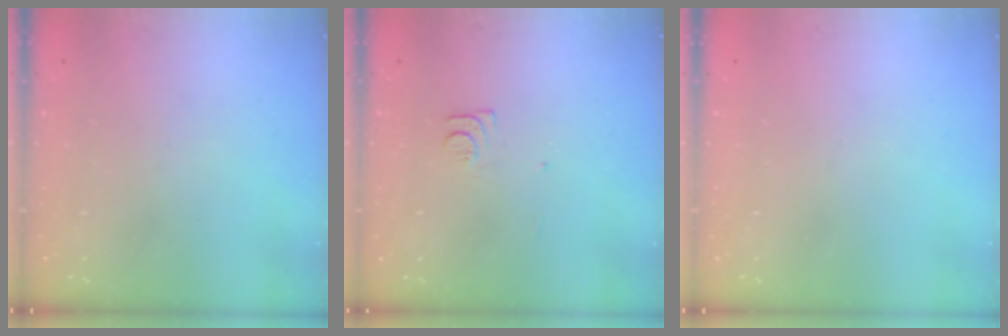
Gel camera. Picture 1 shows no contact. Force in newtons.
{"total": 5.9, "press": 5.9, "slide": 0.5}
{"total": 0.0}